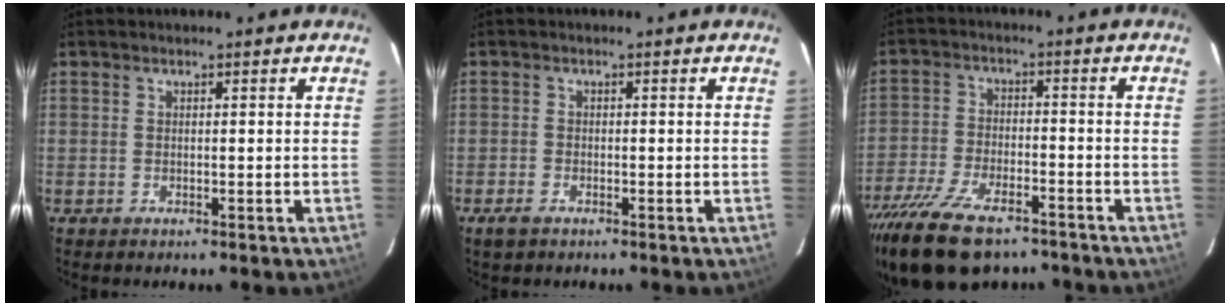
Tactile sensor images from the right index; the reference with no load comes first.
{"total": 2.4, "force": [-1.7, 1.2, 1.2], "torque": [-0.027, -0.003, -0.034]}
{"total": 17.1, "force": [-12.7, 6.9, 9.2], "torque": [-0.206, -0.034, -0.219]}